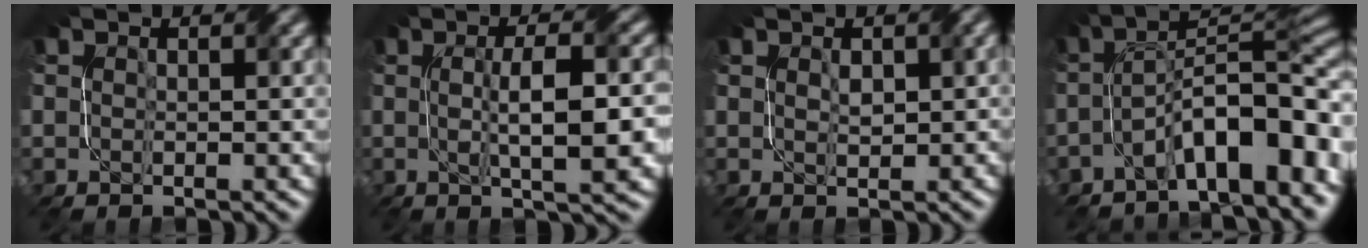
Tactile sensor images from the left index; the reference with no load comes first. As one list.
[{"total": 7.0, "force": [-0.2, 1.7, 6.8], "torque": [-0.100, 0.001, 0.001]}, {"total": 1.4, "force": [0.4, 0.6, 1.2], "torque": [-0.018, 0.000, 0.014]}, {"total": 10.7, "force": [-4.6, 3.8, 8.9], "torque": [-0.123, 0.015, -0.078]}]